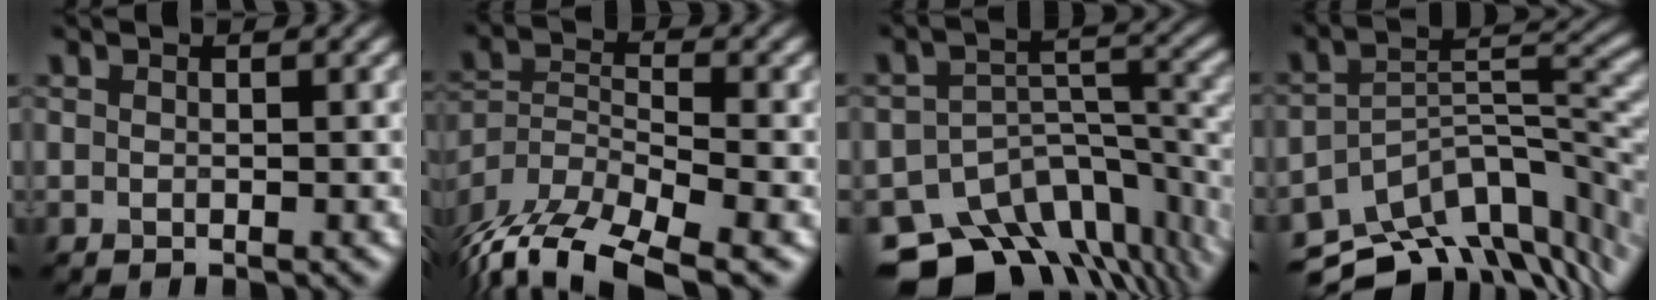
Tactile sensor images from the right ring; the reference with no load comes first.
{"total": 10.5, "force": [-8.2, 3.5, 5.5], "torque": [-0.106, -0.007, -0.151]}
{"total": 13.7, "force": [-10.1, 7.3, 5.7], "torque": [-0.112, -0.006, -0.128]}
{"total": 11.0, "force": [-7.5, 5.4, 6.0], "torque": [-0.105, -0.001, -0.122]}